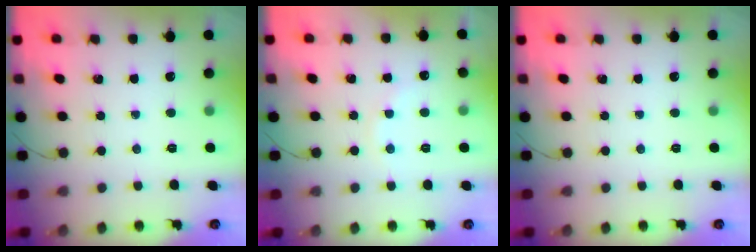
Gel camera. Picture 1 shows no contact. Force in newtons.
{"total": 5.6, "press": 5.5, "slide": 1.0}
{"total": 0.0}